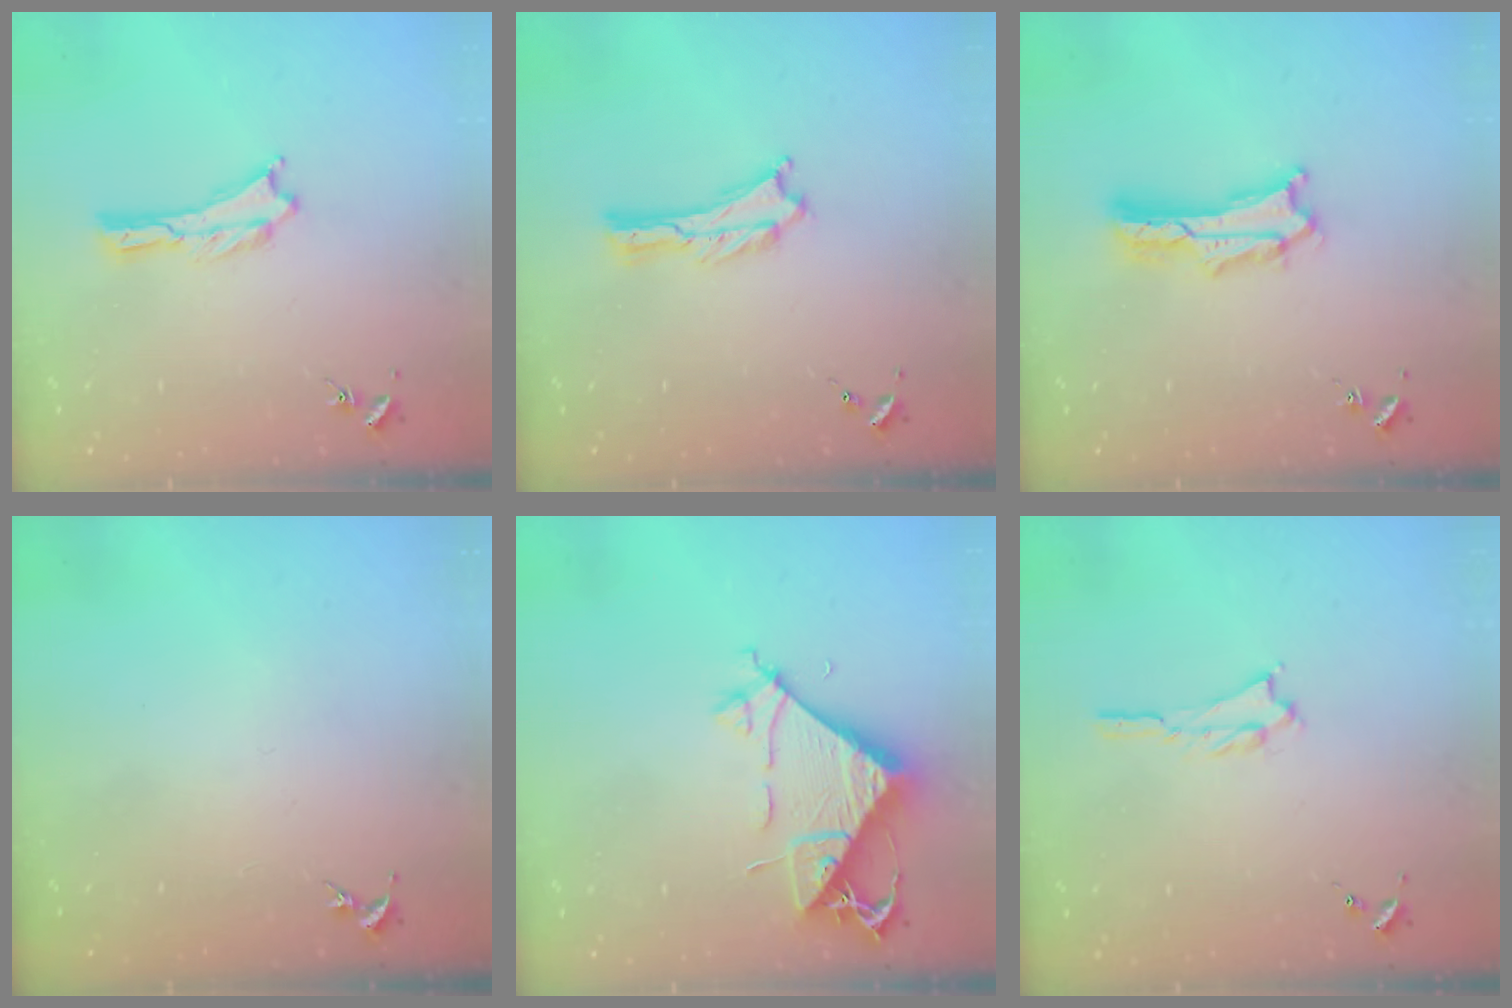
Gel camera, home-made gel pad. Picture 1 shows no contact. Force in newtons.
{"total": 0.0}
{"total": 2.7, "press": 2.7, "slide": 0.4}
{"total": 0.0}
{"total": 7.8, "press": 7.7, "slide": 1.2}
{"total": 1.1, "press": 1.1, "slide": 0.2}